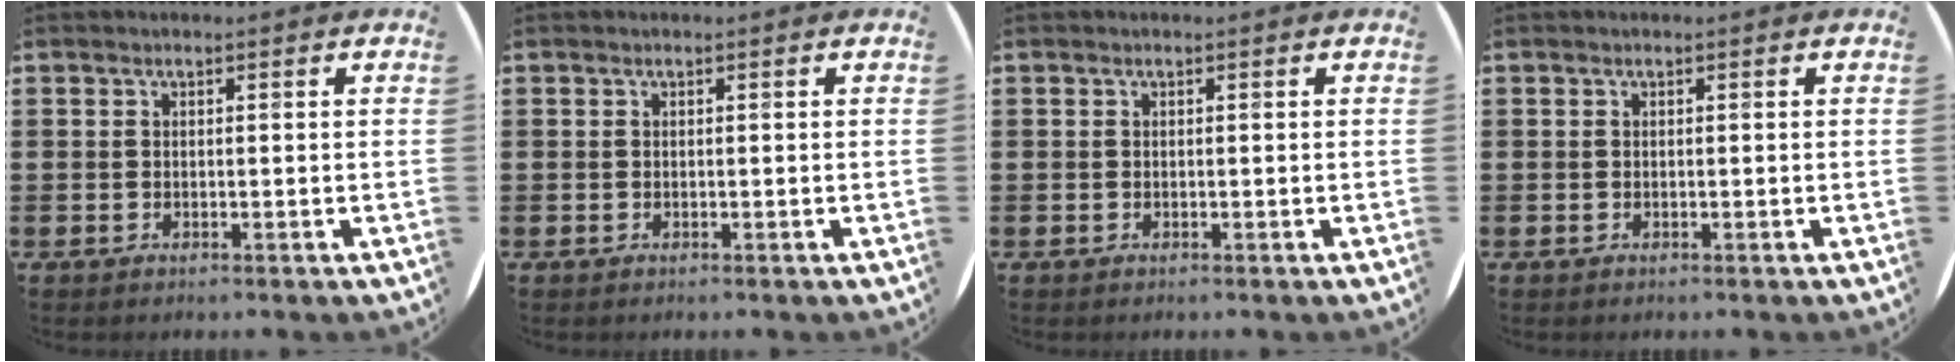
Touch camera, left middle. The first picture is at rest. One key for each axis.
{"total": 0.0}
{"total": 0.0}
{"total": 0.0}